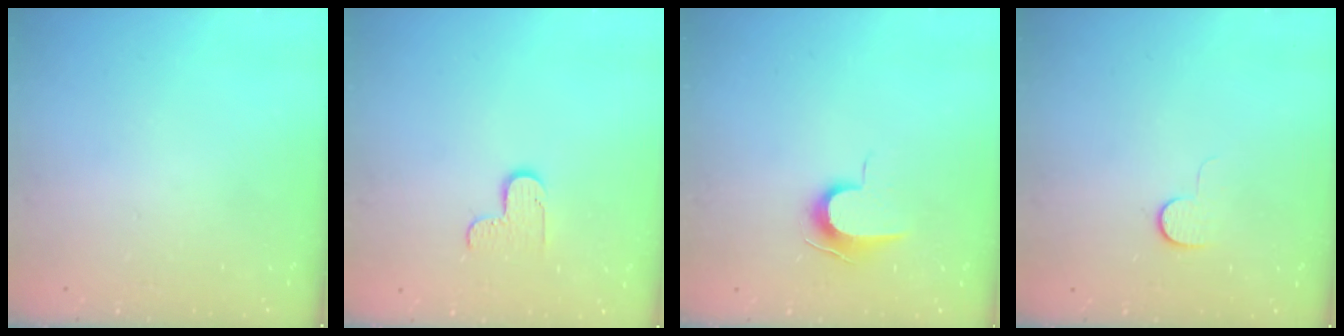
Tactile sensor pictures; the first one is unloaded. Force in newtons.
{"total": 5.7, "press": 5.7, "slide": 0.5}
{"total": 7.8, "press": 7.8, "slide": 0.7}
{"total": 4.8, "press": 4.7, "slide": 0.5}